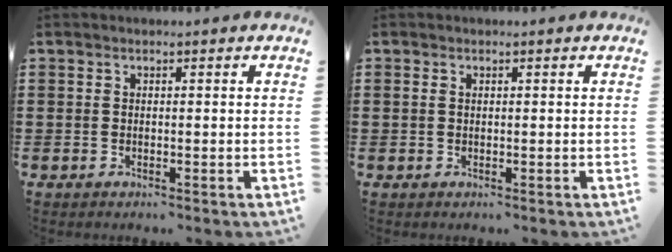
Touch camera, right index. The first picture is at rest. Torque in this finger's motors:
{"motor_torque": [0.62, 0.43, -0.03, 0.00]}